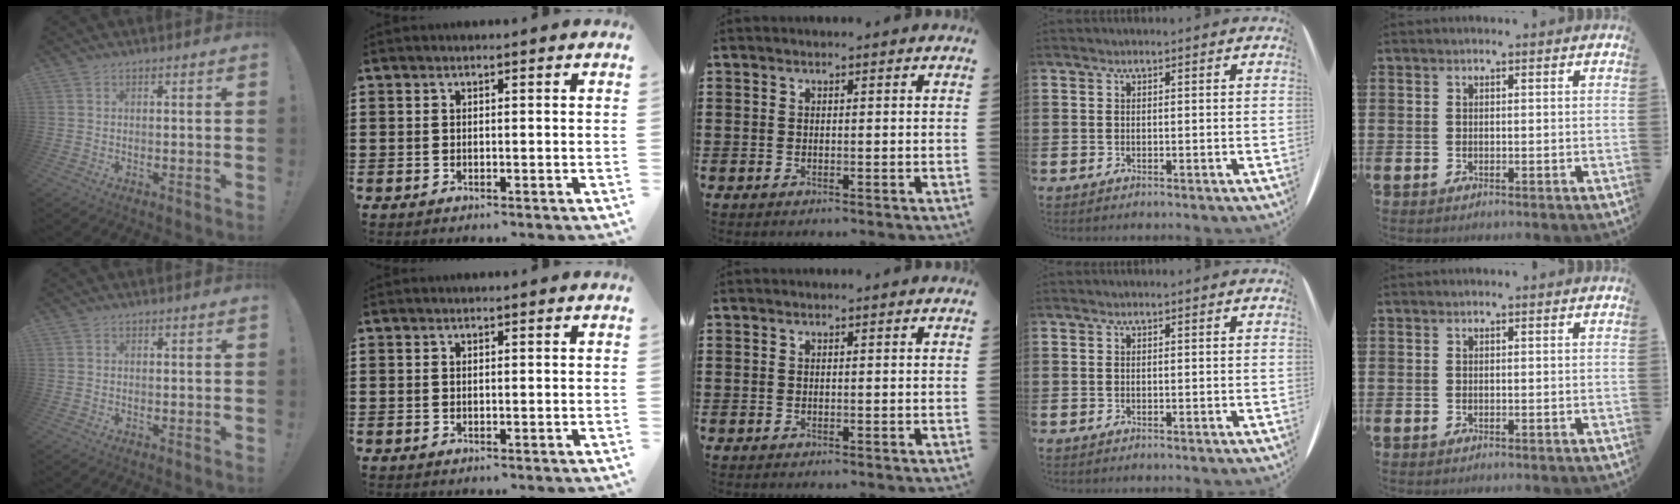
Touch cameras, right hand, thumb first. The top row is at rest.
{}